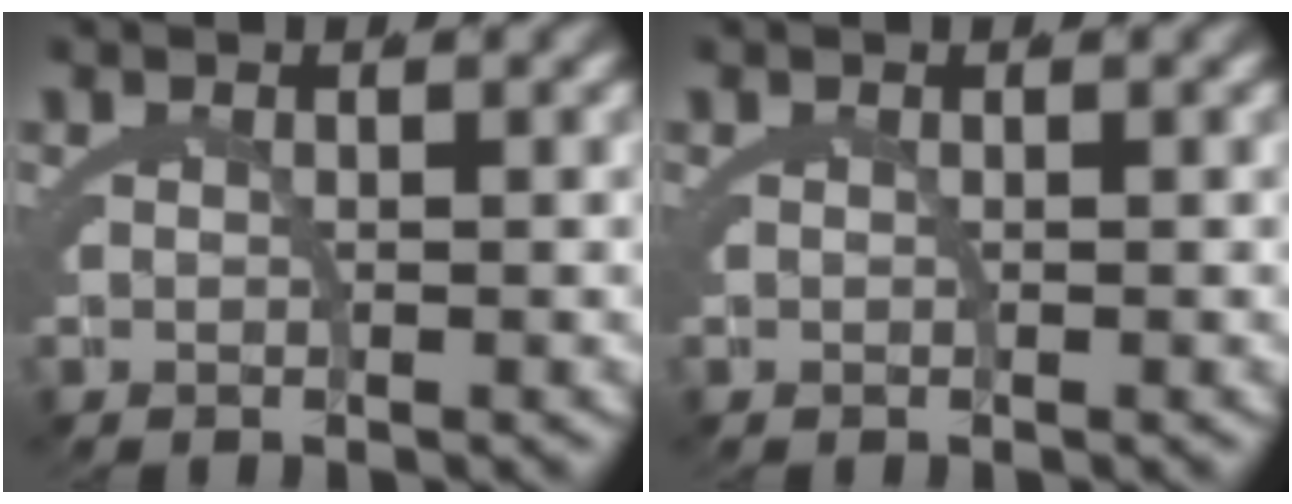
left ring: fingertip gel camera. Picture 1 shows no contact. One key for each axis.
{"total": 0.0}